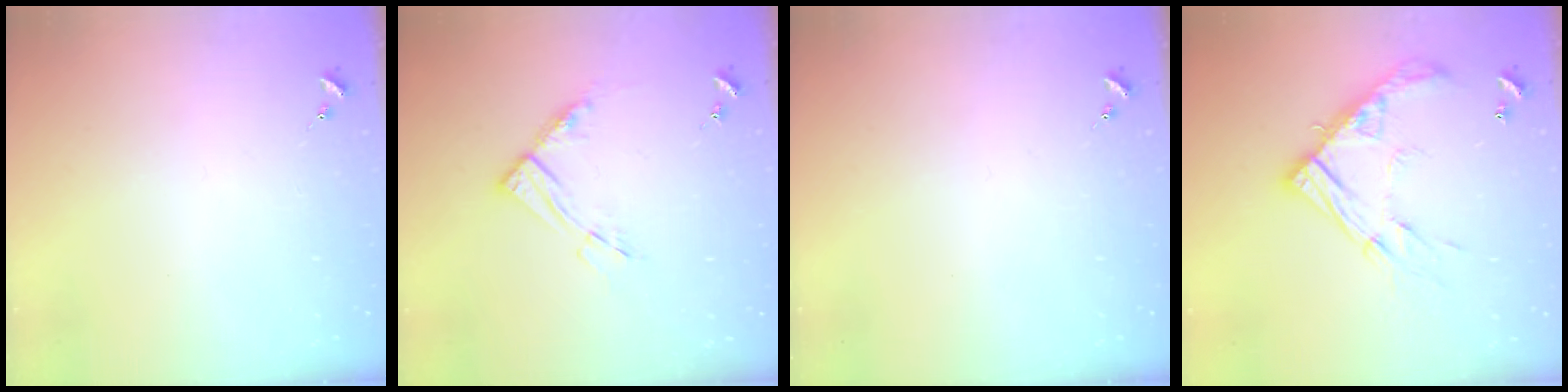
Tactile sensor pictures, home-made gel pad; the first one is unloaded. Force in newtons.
{"total": 9.6, "press": 9.5, "slide": 1.1}
{"total": 0.0}
{"total": 18.0, "press": 17.9, "slide": 1.6}